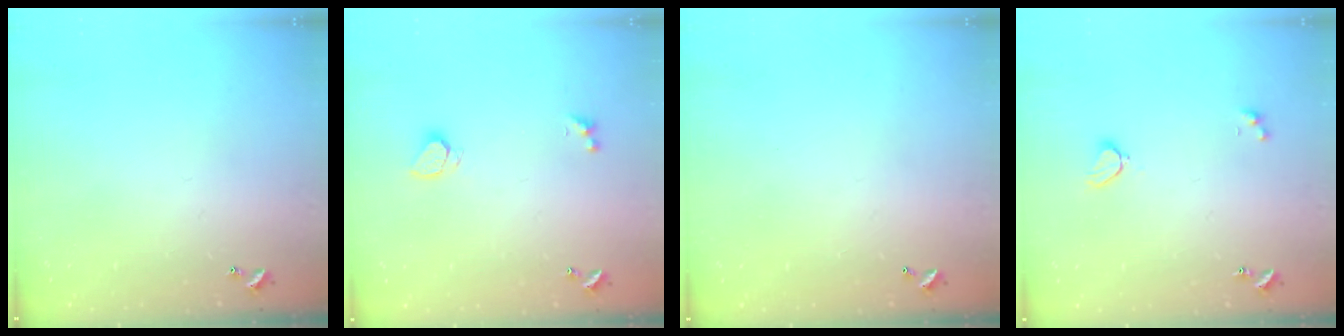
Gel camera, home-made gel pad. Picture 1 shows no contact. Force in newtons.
{"total": 1.9, "press": 1.8, "slide": 0.4}
{"total": 2.9, "press": 2.9, "slide": 0.1}
{"total": 2.1, "press": 2.0, "slide": 0.5}